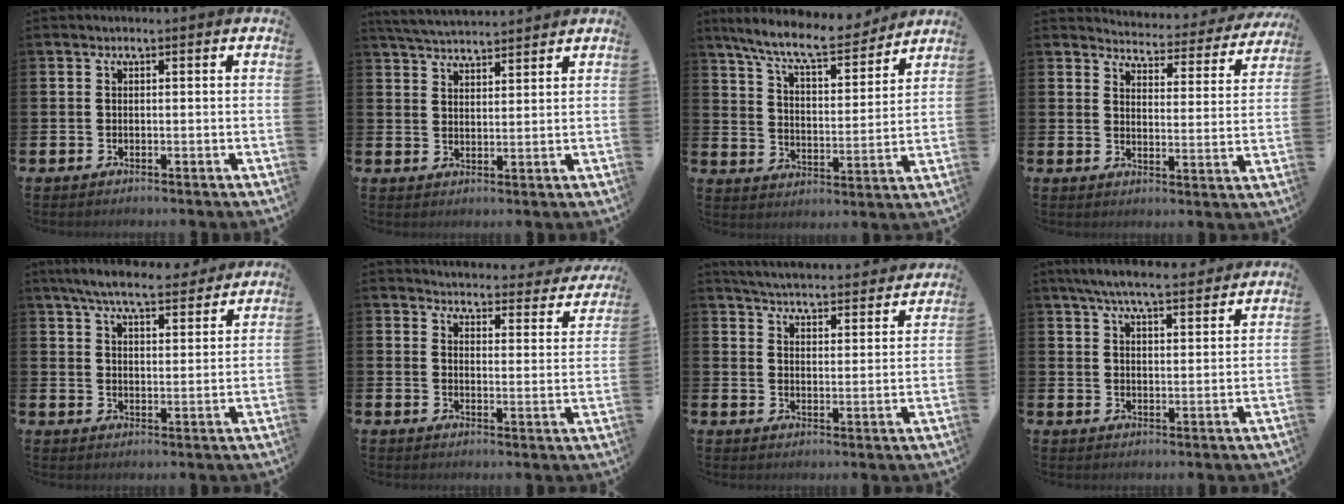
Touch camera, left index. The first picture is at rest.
{"total": 4.4, "force": [4.4, 0.3, 0.4], "torque": [-0.016, -0.025, 0.079]}
{"total": 9.7, "force": [8.7, 1.6, 3.9], "torque": [-0.107, -0.050, 0.150]}
{"total": 4.2, "force": [4.2, 0.7, 0.3], "torque": [-0.011, -0.040, 0.066]}
{"total": 6.9, "force": [6.4, 1.3, 2.3], "torque": [-0.054, -0.031, 0.111]}
{"total": 3.8, "force": [3.7, 0.5, 0.4], "torque": [-0.020, -0.034, 0.058]}
{"total": 5.4, "force": [5.4, 0.4, 0.3], "torque": [-0.022, -0.046, 0.092]}
{"total": 6.4, "force": [6.0, 0.8, 2.1], "torque": [-0.046, -0.025, 0.106]}